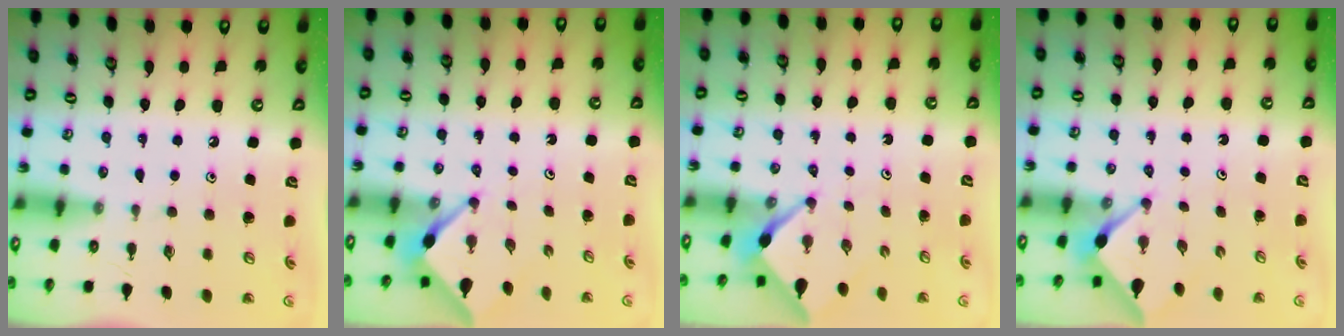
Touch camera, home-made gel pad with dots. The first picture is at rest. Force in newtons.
{"total": 3.8, "press": 3.8, "slide": 0.3}
{"total": 2.6, "press": 2.6, "slide": 0.3}
{"total": 3.0, "press": 2.9, "slide": 0.3}